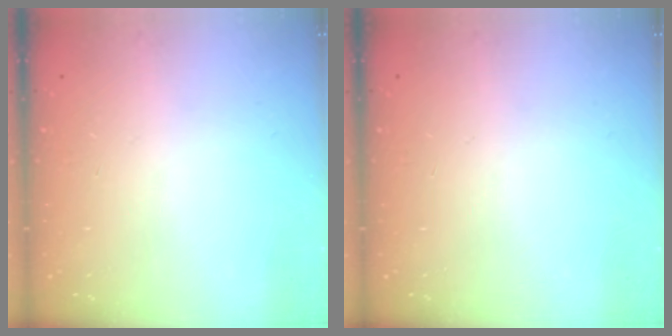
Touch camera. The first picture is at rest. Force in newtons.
{"total": 0.0}